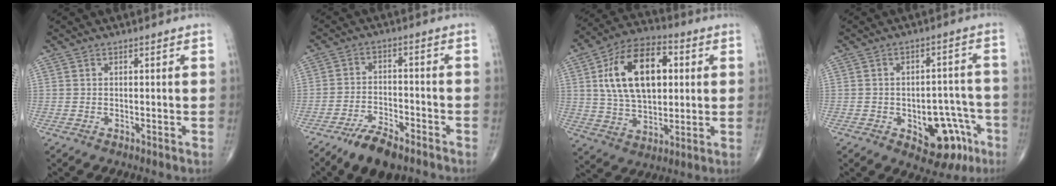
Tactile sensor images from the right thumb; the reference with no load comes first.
{"total": 8.7, "force": [-6.3, 3.2, 5.0], "torque": [-0.080, 0.033, -0.111]}
{"total": 19.0, "force": [4.1, 11.0, 14.9], "torque": [-0.236, 0.009, 0.070]}
{"total": 12.2, "force": [-5.4, 7.0, 8.4], "torque": [-0.066, 0.048, -0.060]}